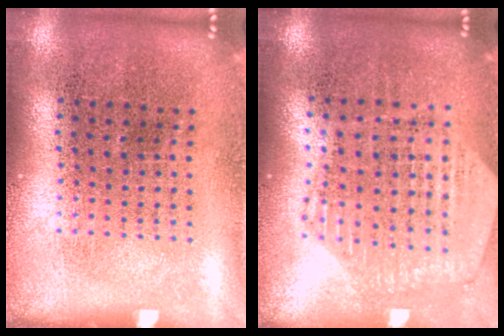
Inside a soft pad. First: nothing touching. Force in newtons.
{"total": 1.2, "press": 1.2, "slide": 0.2}